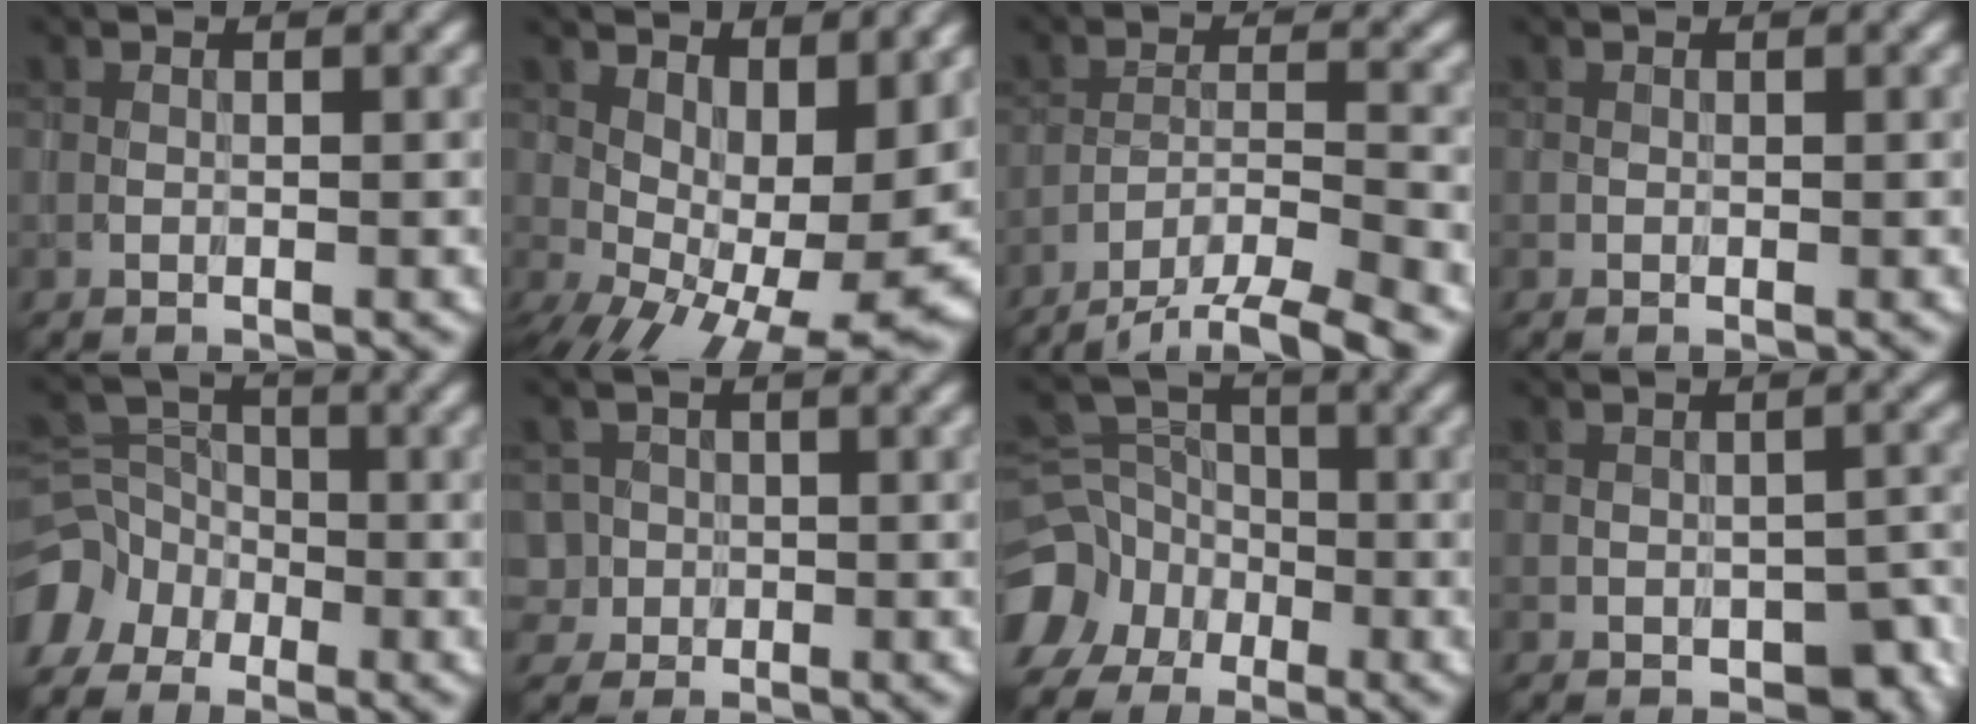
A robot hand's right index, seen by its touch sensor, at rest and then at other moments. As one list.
[{"total": 10.6, "force": [1.3, 4.9, 9.3], "torque": [-0.138, -0.007, 0.043]}, {"total": 9.0, "force": [-7.9, 1.7, 4.1], "torque": [-0.063, -0.012, -0.114]}, {"total": 0.0}, {"total": 5.6, "force": [-3.6, 4.2, 0.9], "torque": [0.006, 0.001, -0.070]}, {"total": 3.3, "force": [-0.8, 3.1, 0.3], "torque": [0.005, 0.014, -0.019]}, {"total": 8.6, "force": [-4.6, 7.1, 1.7], "torque": [-0.035, -0.026, -0.091]}, {"total": 4.4, "force": [-1.9, 2.8, 2.8], "torque": [-0.025, -0.003, -0.019]}]